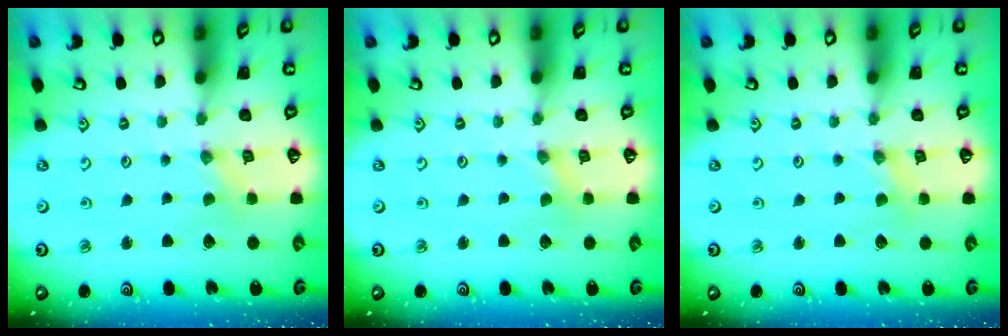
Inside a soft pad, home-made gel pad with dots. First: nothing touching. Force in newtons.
{"total": 0.0}
{"total": 1.3, "press": 1.2, "slide": 0.3}